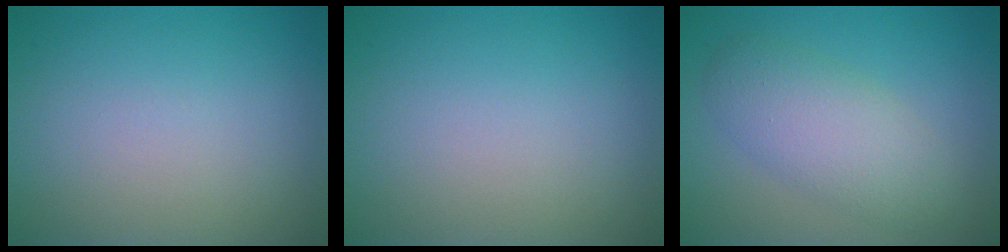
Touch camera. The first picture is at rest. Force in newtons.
{"total": 0.0}
{"total": 4.7, "press": 4.7, "slide": 0.3}